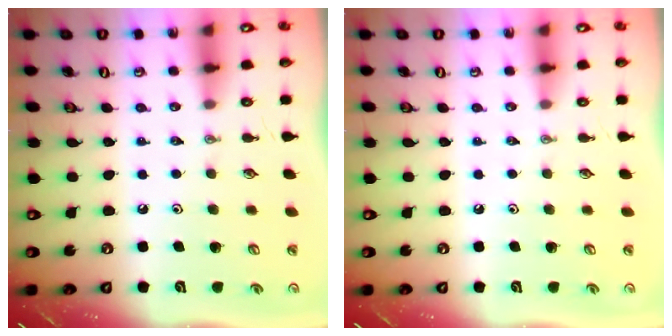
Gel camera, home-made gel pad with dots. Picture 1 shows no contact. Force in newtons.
{"total": 0.0}